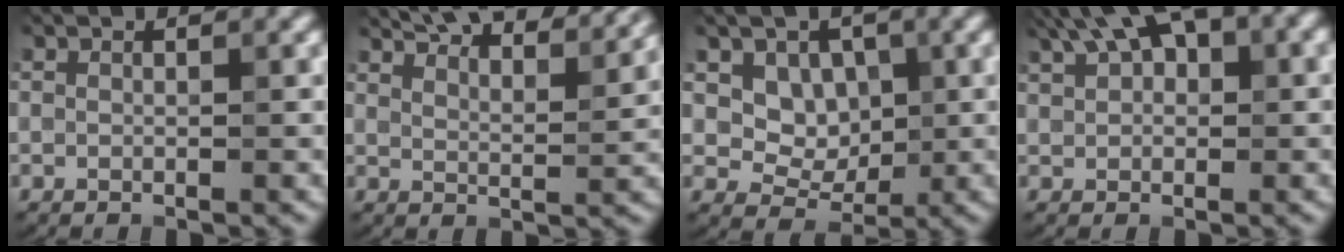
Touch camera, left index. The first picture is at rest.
{"total": 10.8, "force": [8.9, 2.9, 5.4], "torque": [-0.056, 0.024, 0.087]}
{"total": 3.8, "force": [0.8, 3.2, 2.0], "torque": [-0.035, -0.011, 0.014]}
{"total": 6.9, "force": [3.7, 3.1, 5.0], "torque": [-0.082, 0.026, 0.057]}